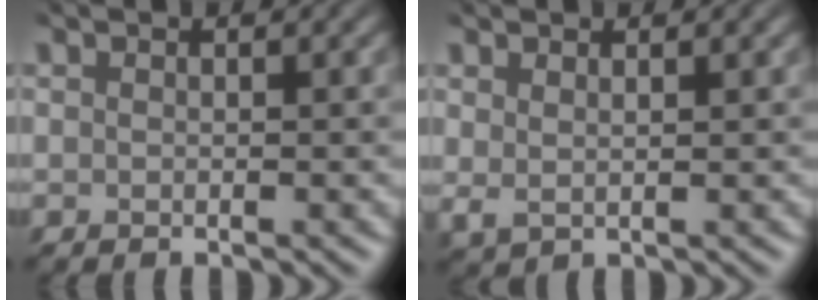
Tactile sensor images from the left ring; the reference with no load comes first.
{"total": 1.3, "force": [0.9, 0.5, 0.9], "torque": [-0.014, -0.003, 0.020]}